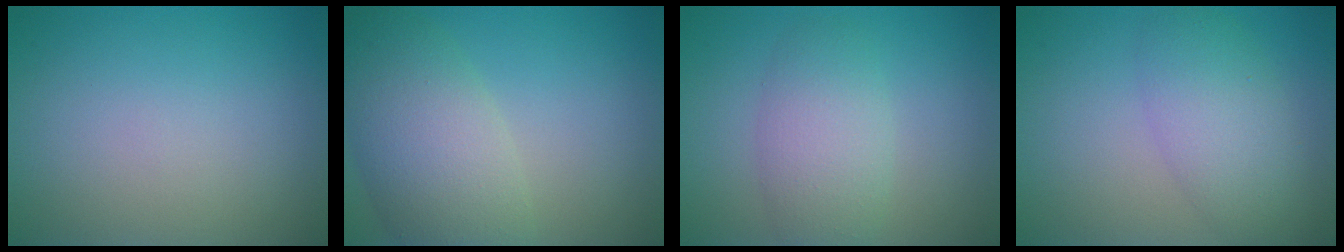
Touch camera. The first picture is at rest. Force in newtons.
{"total": 7.0, "press": 7.0, "slide": 0.5}
{"total": 4.0, "press": 4.0, "slide": 0.1}
{"total": 4.5, "press": 4.5, "slide": 0.1}